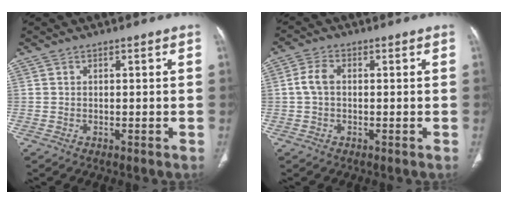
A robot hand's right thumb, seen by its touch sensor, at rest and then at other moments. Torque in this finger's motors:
{"motor_torque": [-0.54, 0.63, 0.18, -0.11, -0.01]}